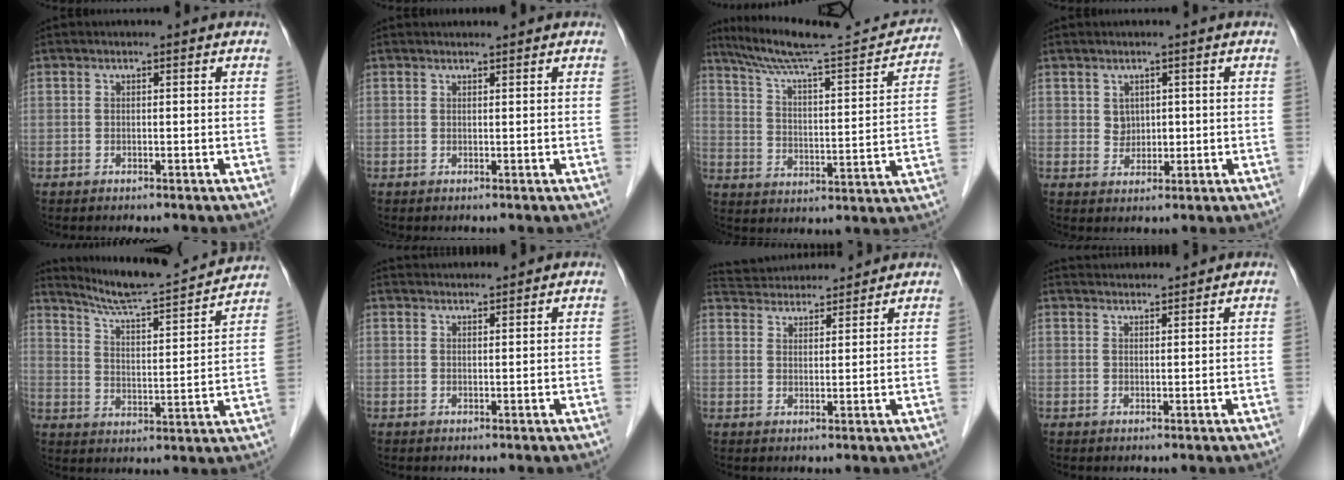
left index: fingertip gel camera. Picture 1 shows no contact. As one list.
[{"total": 0.9, "force": [0.9, -0.1, 0.1], "torque": [-0.005, 0.007, 0.019]}, {"total": 20.3, "force": [18.8, 0.9, 7.5], "torque": [-0.124, -0.021, 0.272]}, {"total": 2.2, "force": [0.7, 1.9, 0.8], "torque": [-0.019, -0.002, 0.018]}, {"total": 15.8, "force": [14.9, -0.4, 5.2], "torque": [-0.095, -0.012, 0.221]}, {"total": 3.0, "force": [3.0, -0.2, 0.2], "torque": [-0.005, 0.022, 0.054]}, {"total": 10.1, "force": [9.8, 1.6, 2.2], "torque": [-0.044, 0.030, 0.153]}, {"total": 4.0, "force": [4.0, -0.1, 0.4], "torque": [-0.011, 0.024, 0.067]}]